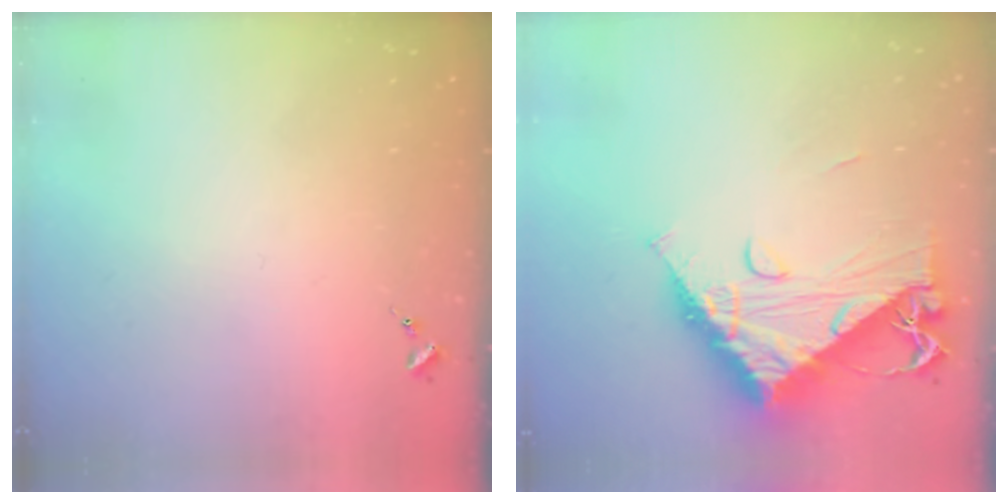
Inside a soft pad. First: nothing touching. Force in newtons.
{"total": 15.5, "press": 15.5, "slide": 1.5}